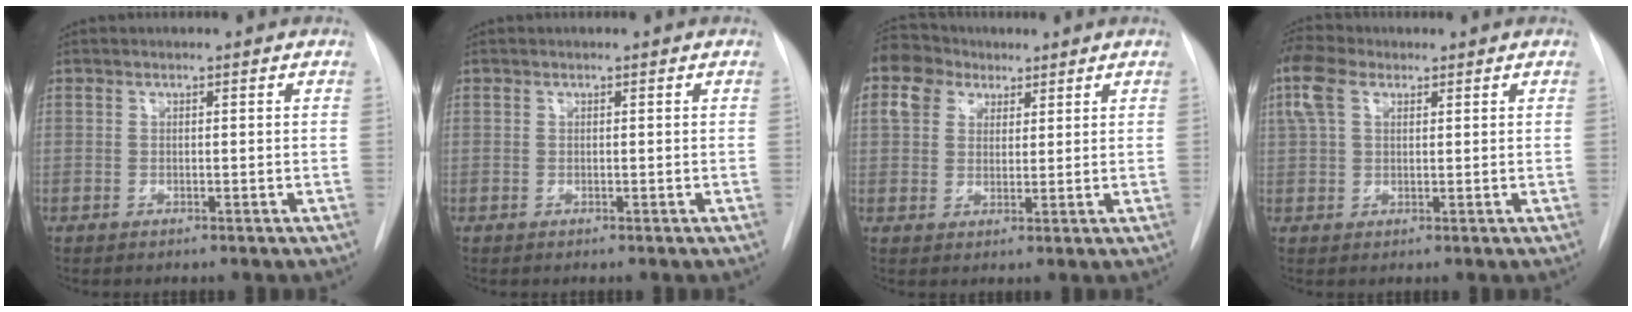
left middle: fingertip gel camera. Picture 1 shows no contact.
{"total": 0.0}
{"total": 11.4, "force": [6.6, 8.4, 3.9], "torque": [-0.107, 0.050, 0.125]}
{"total": 6.5, "force": [3.2, 3.6, 4.3], "torque": [-0.114, 0.029, 0.064]}